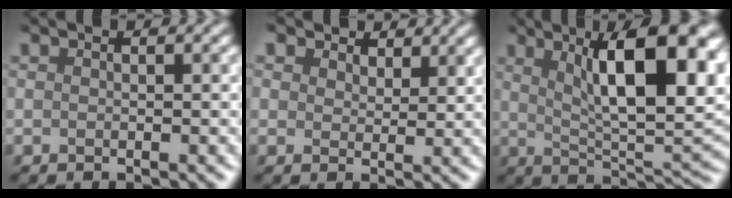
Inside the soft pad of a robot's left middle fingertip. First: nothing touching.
{"total": 1.6, "force": [1.2, 0.3, -1.0], "torque": [0.002, 0.002, 0.028]}
{"total": 11.4, "force": [4.1, 3.1, 10.1], "torque": [-0.135, 0.008, 0.079]}